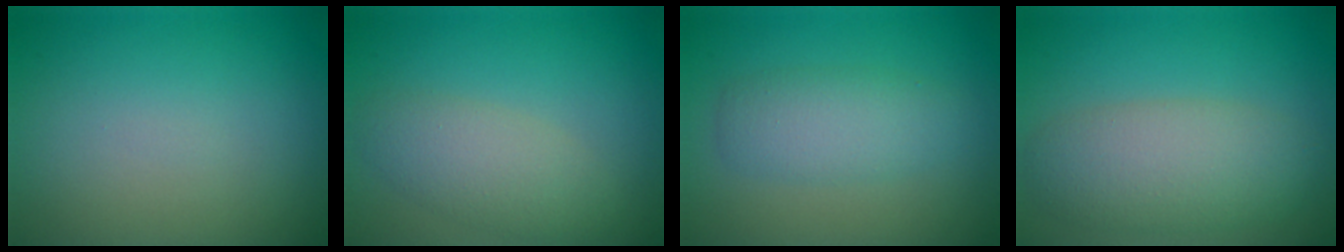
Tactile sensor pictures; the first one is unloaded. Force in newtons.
{"total": 3.5, "press": 3.5, "slide": 0.2}
{"total": 2.3, "press": 2.3, "slide": 0.2}
{"total": 5.4, "press": 5.4, "slide": 0.2}